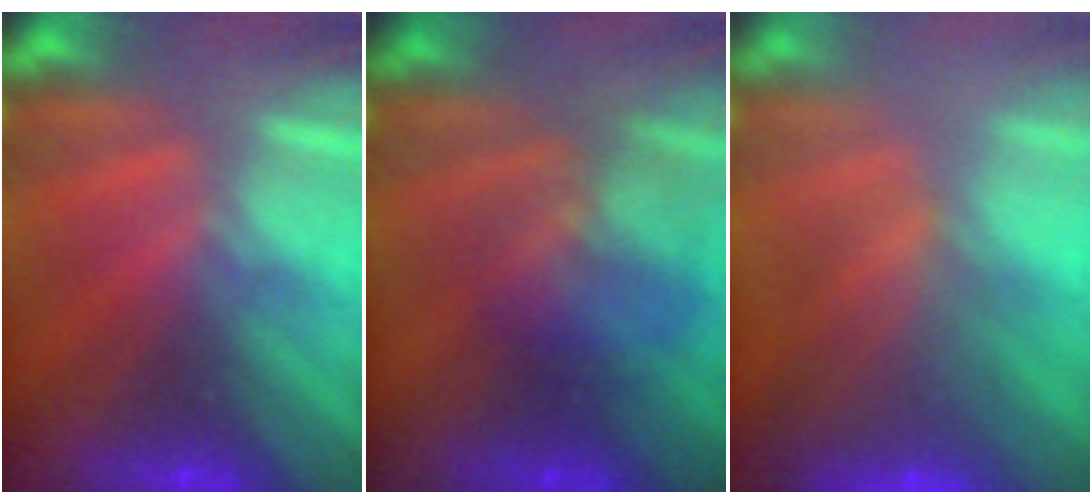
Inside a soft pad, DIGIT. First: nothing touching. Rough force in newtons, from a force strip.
{"total": 2.3}
{"total": 8.1}